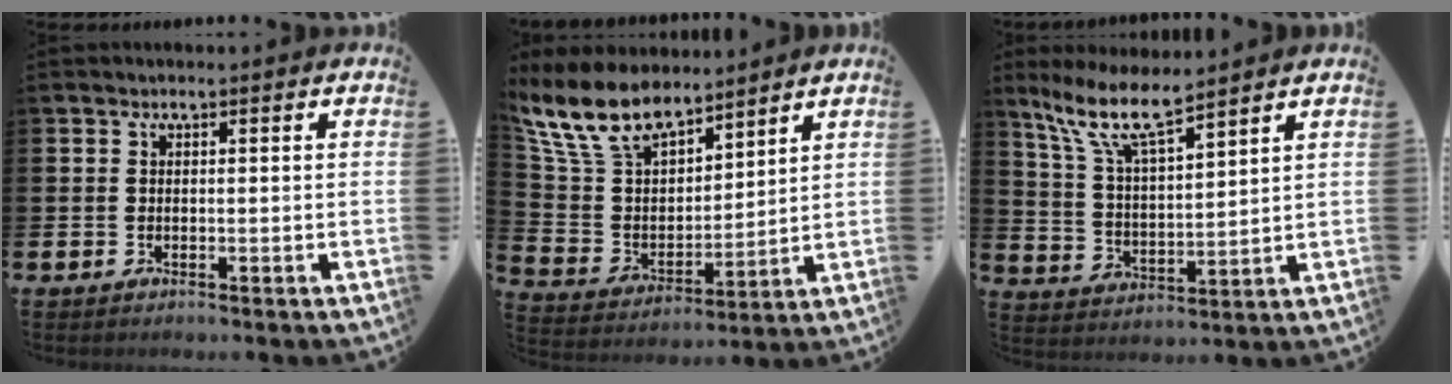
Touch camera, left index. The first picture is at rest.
{"total": 11.0, "force": [9.2, 4.8, 3.9], "torque": [-0.130, -0.042, 0.173]}
{"total": 9.5, "force": [7.7, 2.0, 5.2], "torque": [-0.131, -0.027, 0.136]}